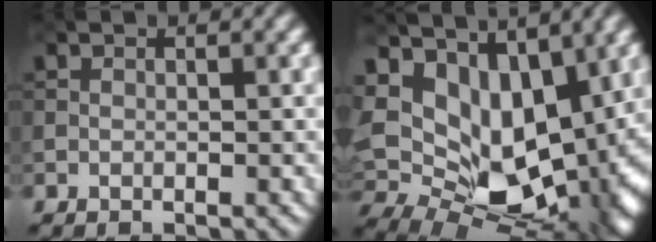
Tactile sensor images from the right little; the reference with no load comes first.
{"total": 14.1, "force": [3.0, 9.4, 10.1], "torque": [-0.169, -0.027, 0.072]}